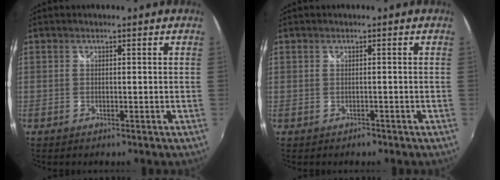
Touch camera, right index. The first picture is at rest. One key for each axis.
{"total": 0.9, "fx": -0.5, "fy": 0.8, "fz": -0.1, "tx": 0.001, "ty": 0.001, "tz": -0.006}